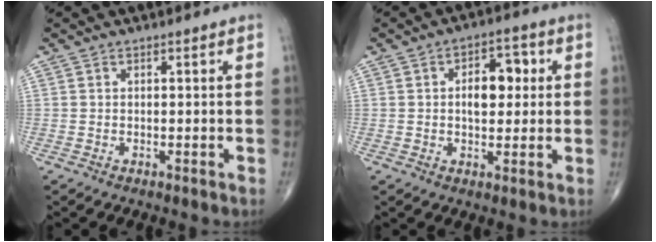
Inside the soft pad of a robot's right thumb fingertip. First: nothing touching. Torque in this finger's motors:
{"motor_torque": [0.39, 0.49, 0.25, -0.28, 0.14]}